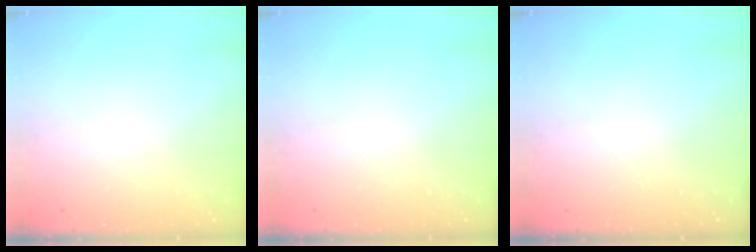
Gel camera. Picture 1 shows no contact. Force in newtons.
{"total": 0.0}
{"total": 0.0}